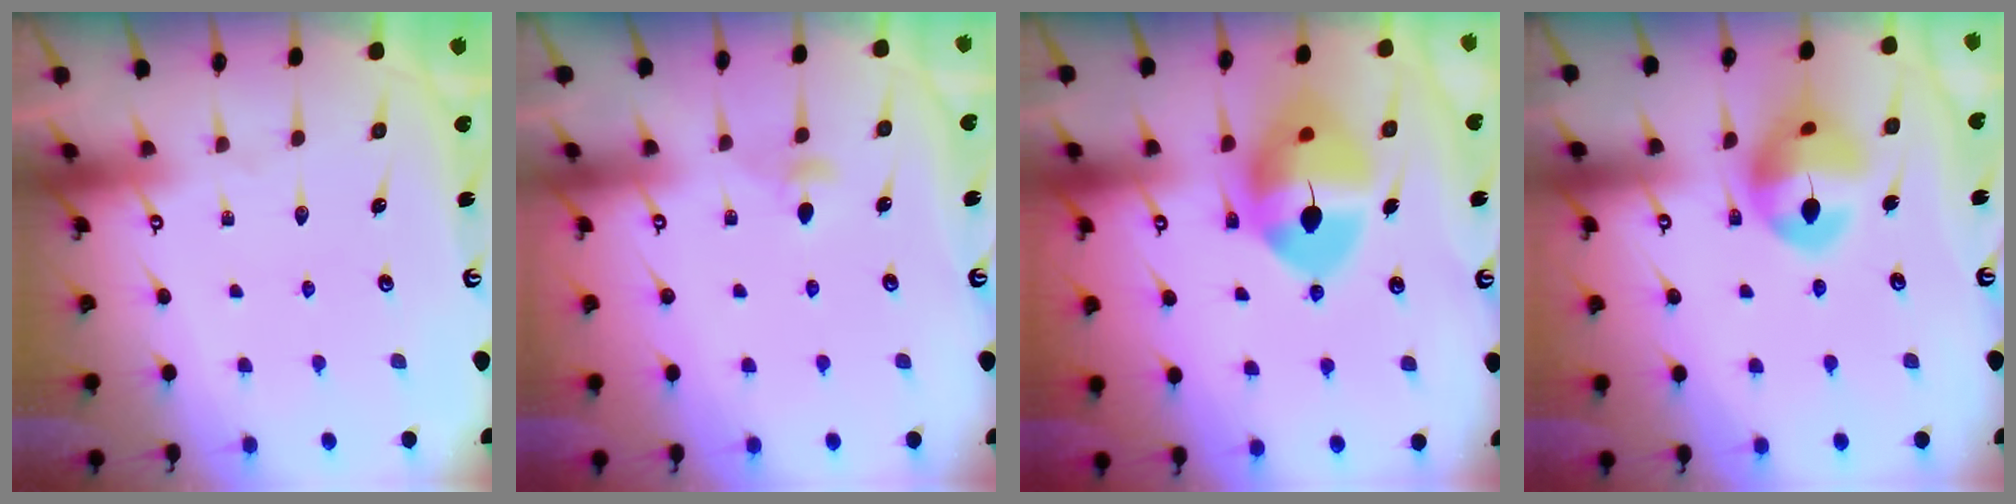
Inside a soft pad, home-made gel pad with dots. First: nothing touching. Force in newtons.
{"total": 3.2, "press": 3.1, "slide": 0.7}
{"total": 13.6, "press": 13.5, "slide": 2.0}
{"total": 13.8, "press": 13.7, "slide": 1.6}